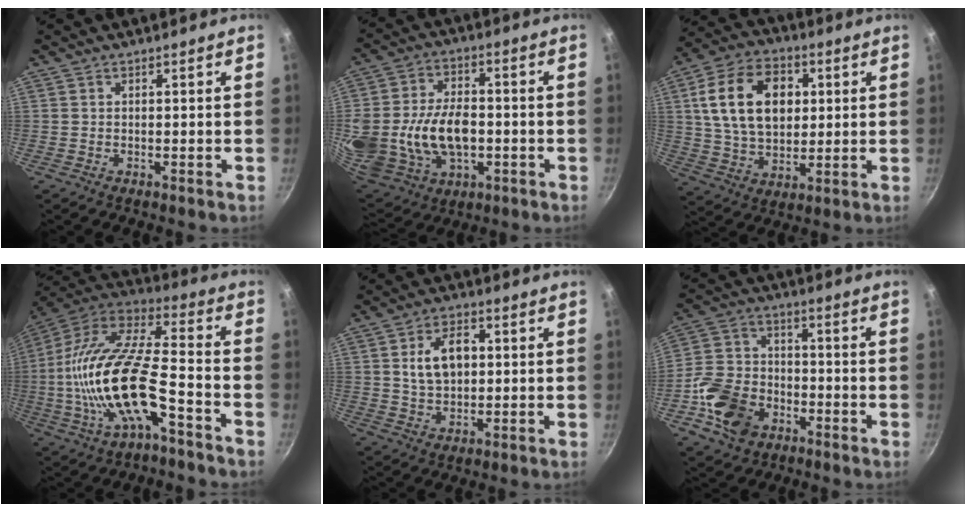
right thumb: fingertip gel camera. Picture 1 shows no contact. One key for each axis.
{"total": 21.4, "fx": -2.1, "fy": 14.7, "fz": 15.3, "tx": -0.312, "ty": 0.020, "tz": -0.021}
{"total": 18.1, "fx": 3.9, "fy": 12.4, "fz": 12.6, "tx": -0.199, "ty": 0.003, "tz": 0.067}
{"total": 23.0, "fx": -7.0, "fy": 8.7, "fz": 20.0, "tx": -0.383, "ty": 0.038, "tz": -0.141}
{"total": 9.1, "fx": 1.4, "fy": 5.9, "fz": 6.7, "tx": -0.096, "ty": 0.007, "tz": 0.024}
{"total": 13.8, "fx": -5.7, "fy": 10.0, "fz": 7.6, "tx": -0.130, "ty": 0.038, "tz": -0.112}